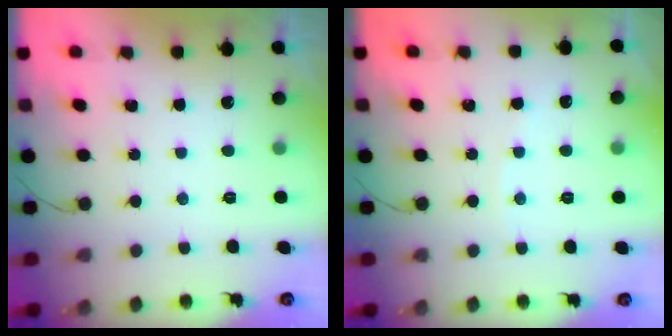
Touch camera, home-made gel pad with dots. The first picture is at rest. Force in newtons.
{"total": 1.5, "press": 1.4, "slide": 0.3}